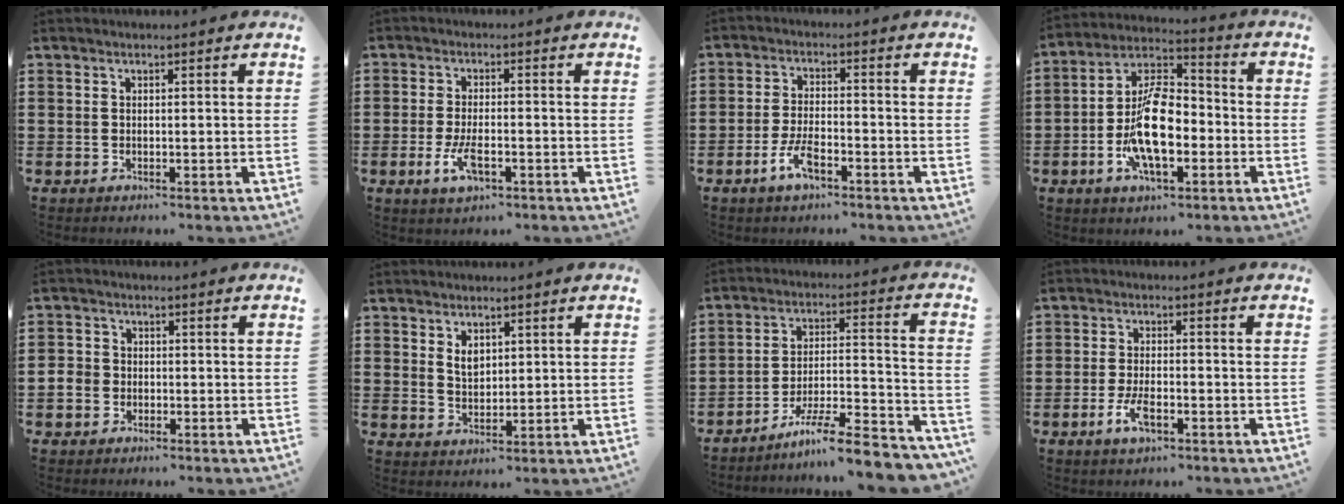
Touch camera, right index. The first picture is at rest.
{"total": 4.7, "force": [-1.7, 1.8, 4.0], "torque": [-0.087, -0.004, -0.033]}
{"total": 5.2, "force": [-2.9, 1.9, 3.9], "torque": [-0.091, 0.001, -0.059]}
{"total": 12.9, "force": [-3.7, 6.4, 10.6], "torque": [-0.227, 0.004, -0.067]}
{"total": 2.8, "force": [-1.2, 2.3, 1.0], "torque": [-0.035, 0.001, -0.027]}
{"total": 2.7, "force": [1.5, 1.7, 1.4], "torque": [-0.026, 0.001, 0.026]}
{"total": 9.5, "force": [-7.8, 0.3, 5.3], "torque": [-0.081, 0.006, -0.151]}
{"total": 4.5, "force": [-2.0, 1.8, 3.6], "torque": [-0.079, -0.003, -0.041]}